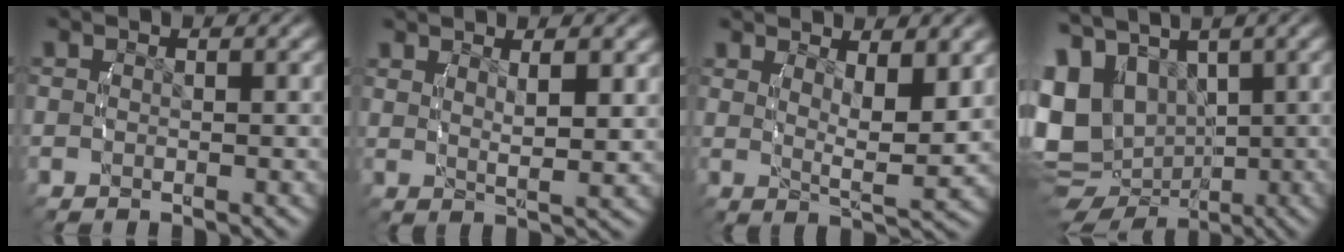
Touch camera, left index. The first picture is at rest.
{"total": 3.1, "force": [2.0, 0.2, 2.3], "torque": [-0.034, -0.006, 0.040]}
{"total": 4.0, "force": [2.4, 0.4, 3.3], "torque": [-0.047, -0.014, 0.043]}
{"total": 12.5, "force": [-2.1, 10.3, 6.7], "torque": [-0.169, -0.058, -0.011]}